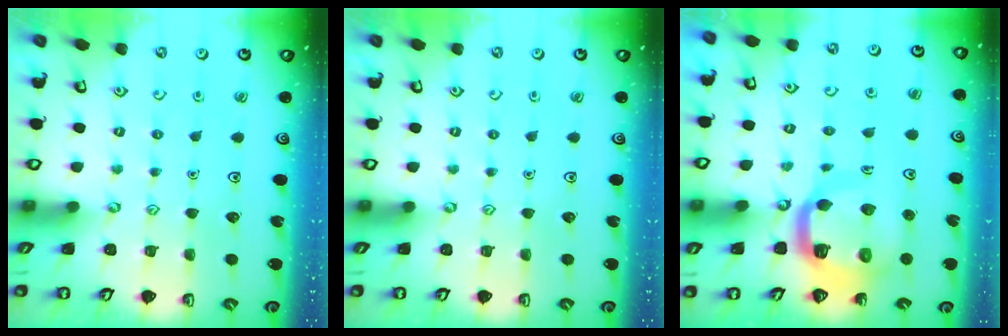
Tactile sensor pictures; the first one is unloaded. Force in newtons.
{"total": 0.0}
{"total": 12.0, "press": 11.9, "slide": 1.3}